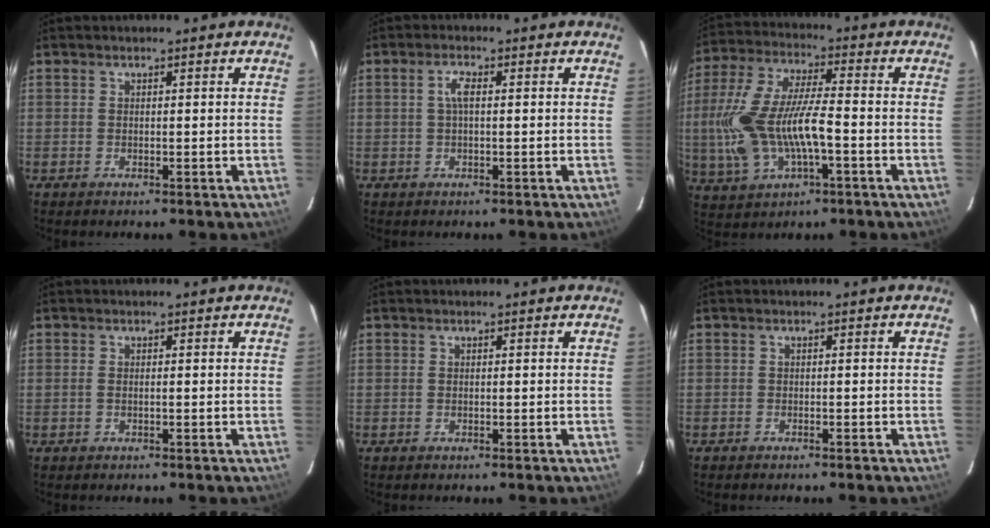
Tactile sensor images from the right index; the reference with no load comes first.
{"total": 2.5, "force": [0.3, 0.8, 2.3], "torque": [-0.049, 0.007, 0.005]}
{"total": 16.6, "force": [-3.3, 6.6, 14.8], "torque": [-0.318, -0.001, -0.058]}
{"total": 0.8, "force": [-0.2, 0.1, 0.8], "torque": [-0.017, 0.001, -0.005]}
{"total": 0.0}
{"total": 0.8, "force": [-0.8, 0.2, 0.2], "torque": [-0.011, 0.004, -0.013]}